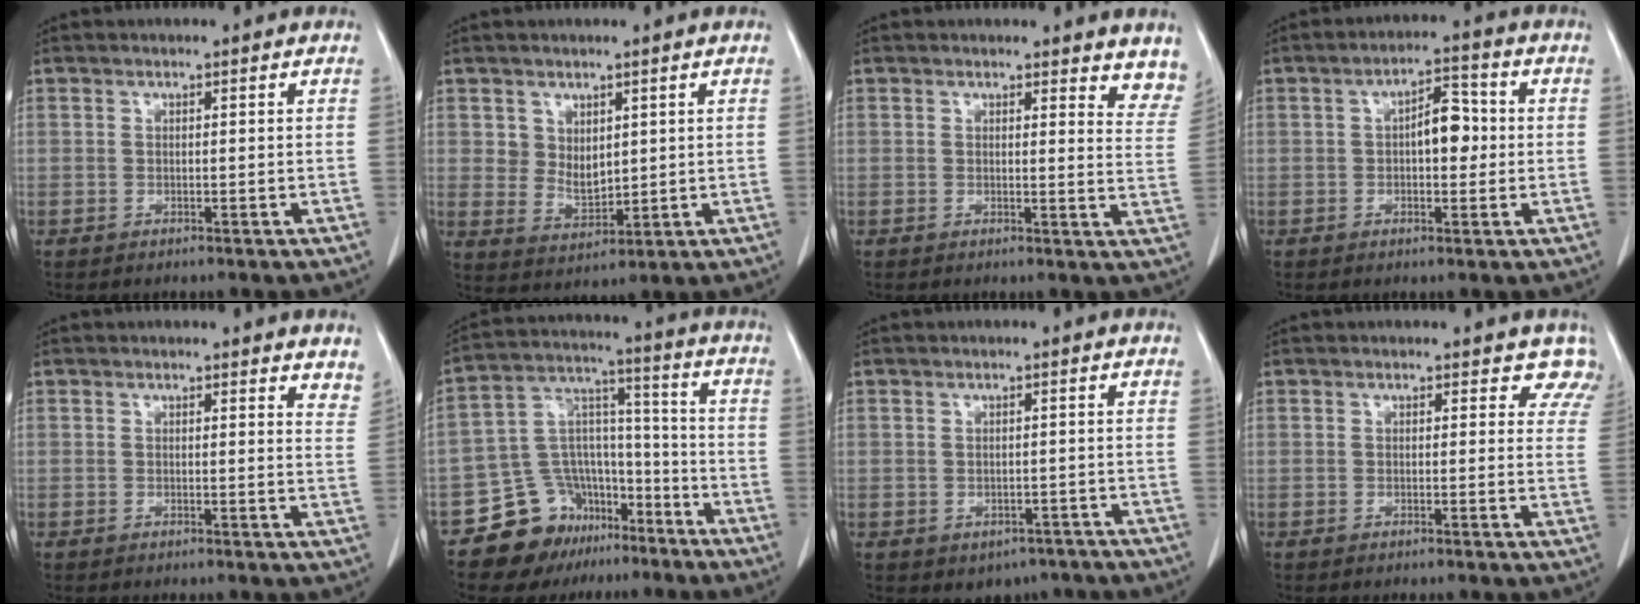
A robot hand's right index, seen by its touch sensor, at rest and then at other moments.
{"total": 4.4, "force": [1.7, 3.4, 2.3], "torque": [-0.040, -0.006, 0.042]}
{"total": 8.4, "force": [7.7, 2.4, 2.2], "torque": [0.011, -0.029, 0.054]}
{"total": 5.6, "force": [0.3, 2.4, 5.0], "torque": [-0.074, 0.019, 0.005]}
{"total": 5.3, "force": [4.9, 1.4, 1.5], "torque": [0.001, -0.018, 0.031]}
{"total": 13.5, "force": [-9.2, 9.3, 3.5], "torque": [-0.053, 0.085, -0.146]}
{"total": 4.1, "force": [-2.6, 3.0, 1.0], "torque": [-0.001, 0.006, -0.029]}
{"total": 4.4, "force": [3.8, 2.2, 0.1], "torque": [0.036, -0.011, 0.008]}